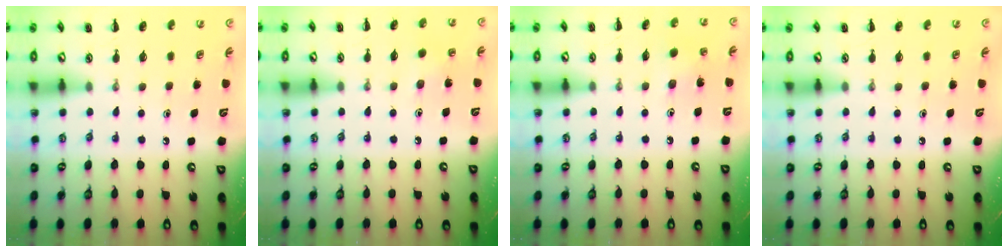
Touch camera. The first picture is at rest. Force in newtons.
{"total": 5.0, "press": 4.7, "slide": 1.6}
{"total": 2.5, "press": 2.4, "slide": 0.7}
{"total": 0.0}